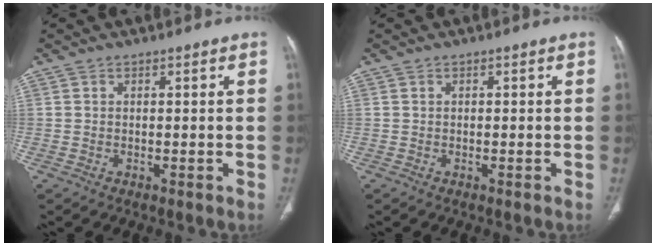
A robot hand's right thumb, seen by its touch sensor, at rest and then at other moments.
{"total": 0.0}